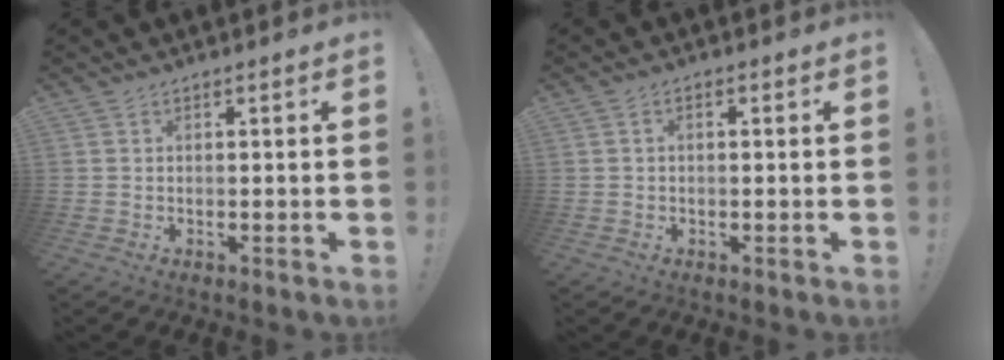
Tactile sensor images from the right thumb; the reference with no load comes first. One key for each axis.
{"total": 1.2, "fx": -0.3, "fy": 0.6, "fz": 1.0, "tx": -0.018, "ty": 0.003, "tz": -0.006}